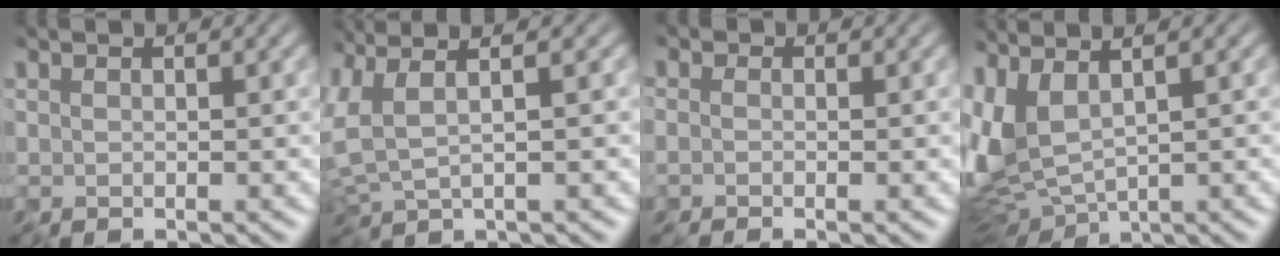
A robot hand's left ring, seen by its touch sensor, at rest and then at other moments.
{"total": 3.6, "force": [0.8, 0.9, 3.3], "torque": [-0.090, 0.008, 0.017]}
{"total": 0.5, "force": [-0.2, 0.4, 0.3], "torque": [-0.004, -0.003, -0.020]}
{"total": 5.1, "force": [0.6, 2.2, 4.5], "torque": [-0.106, -0.005, 0.012]}